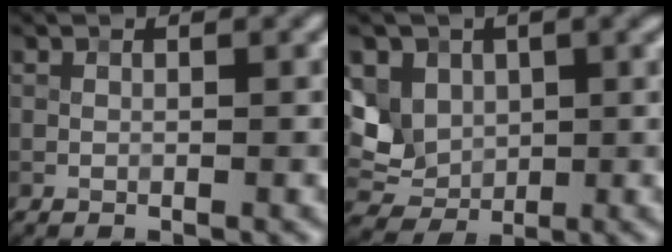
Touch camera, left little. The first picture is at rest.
{"total": 6.6, "force": [1.2, 5.5, 3.3], "torque": [-0.069, 0.017, 0.007]}